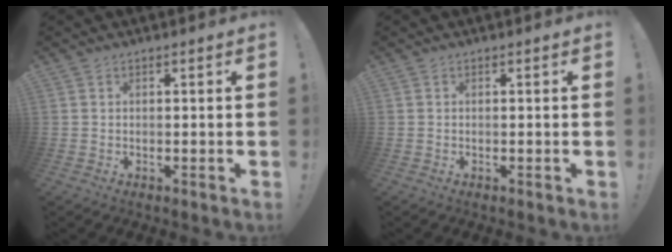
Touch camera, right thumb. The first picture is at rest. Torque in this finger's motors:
{"motor_torque": [-0.07, -0.13, 0.27, -0.27, 0.01]}